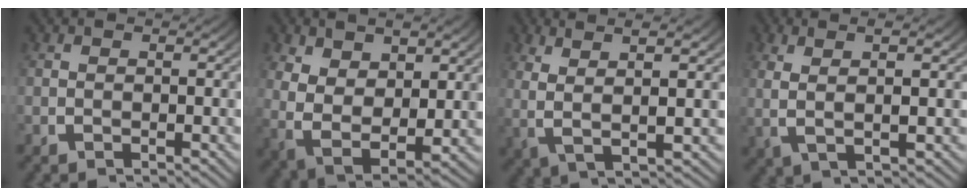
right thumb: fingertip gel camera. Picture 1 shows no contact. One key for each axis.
{"total": 9.2, "fx": -0.5, "fy": 6.5, "fz": 6.4, "tx": -0.164, "ty": -0.050, "tz": 0.017}
{"total": 7.6, "fx": 2.5, "fy": 2.6, "fz": 6.7, "tx": -0.122, "ty": 0.008, "tz": 0.045}
{"total": 5.7, "fx": 1.4, "fy": 1.7, "fz": 5.3, "tx": -0.101, "ty": 0.002, "tz": 0.032}